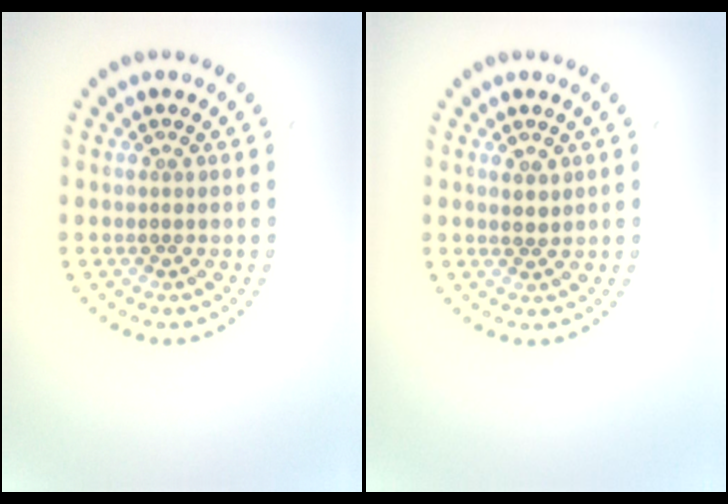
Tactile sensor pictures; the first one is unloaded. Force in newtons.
{"total": 1.2, "press": 1.0, "slide": 0.6}